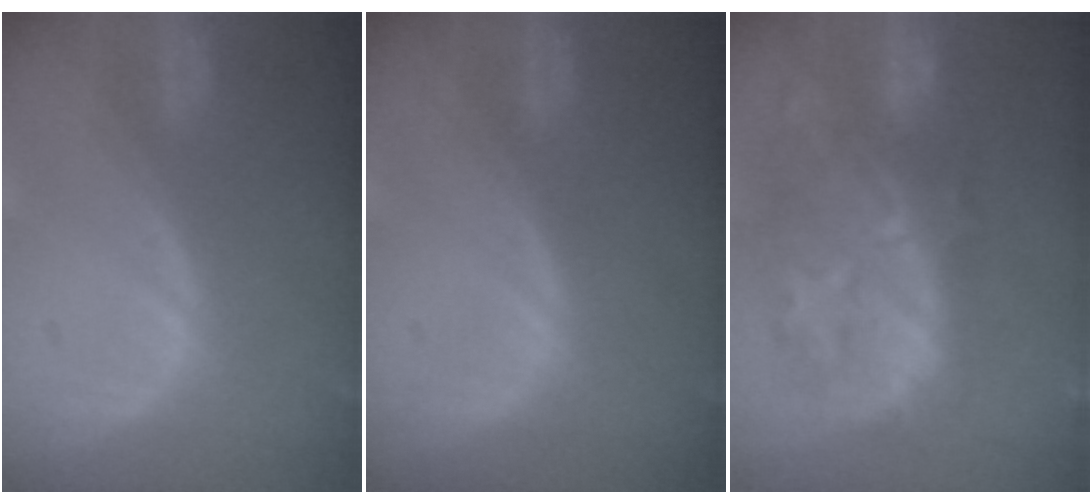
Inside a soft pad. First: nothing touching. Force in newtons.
{"total": 0.0}
{"total": 10.6, "press": 10.0, "slide": 3.6}